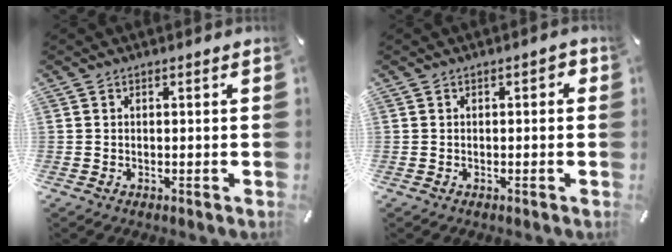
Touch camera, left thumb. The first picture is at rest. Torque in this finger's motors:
{"motor_torque": [0.30, 0.74, 0.08, -0.14, 0.00]}